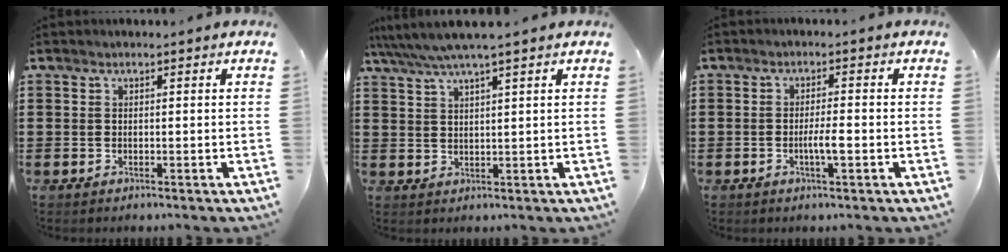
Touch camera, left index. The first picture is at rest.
{"total": 4.0, "force": [3.0, -0.2, 2.6], "torque": [-0.059, -0.008, 0.052]}
{"total": 3.1, "force": [-0.8, 0.4, 3.0], "torque": [-0.053, 0.000, -0.015]}